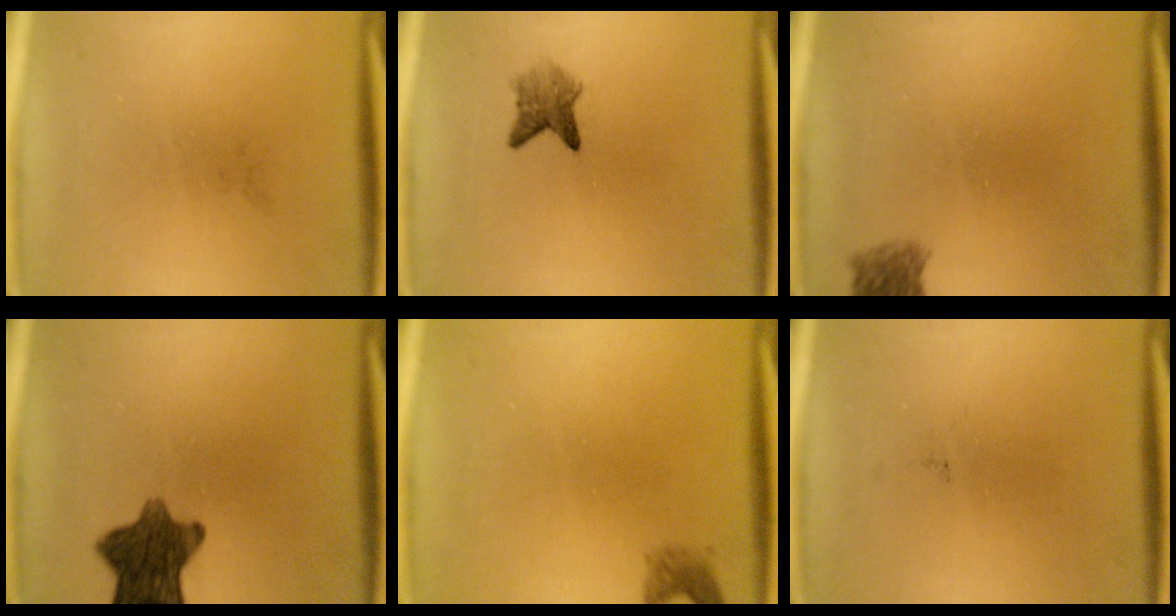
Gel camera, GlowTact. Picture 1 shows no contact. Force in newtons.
{"total": 2.9}
{"total": 2.6}
{"total": 9.9}
{"total": 1.5}
{"total": 0.0}